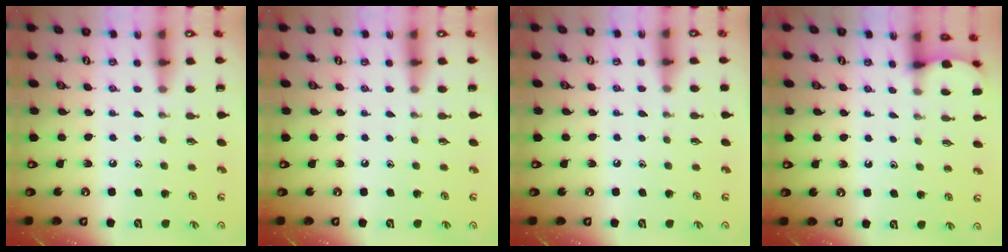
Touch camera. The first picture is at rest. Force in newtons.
{"total": 0.0}
{"total": 4.2, "press": 4.1, "slide": 0.6}
{"total": 2.1, "press": 2.1, "slide": 0.2}